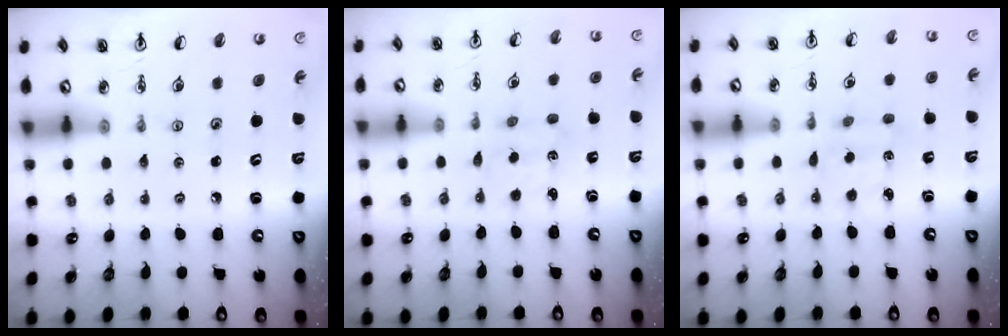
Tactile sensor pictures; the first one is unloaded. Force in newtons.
{"total": 2.1, "press": 2.0, "slide": 0.6}
{"total": 1.7, "press": 1.5, "slide": 0.8}